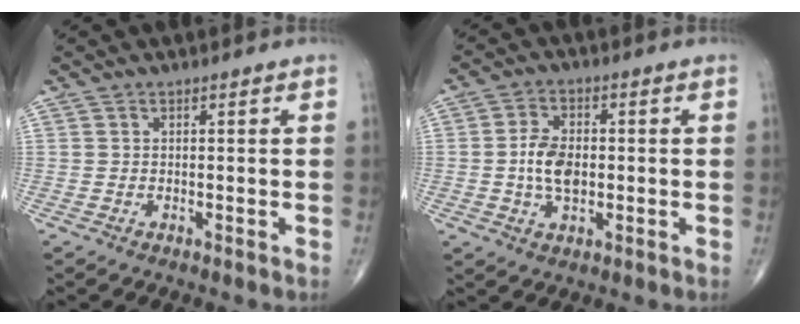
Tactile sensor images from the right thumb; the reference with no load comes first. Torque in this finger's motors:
{"motor_torque": [0.89, 0.87, 0.84, -0.27, 0.03]}